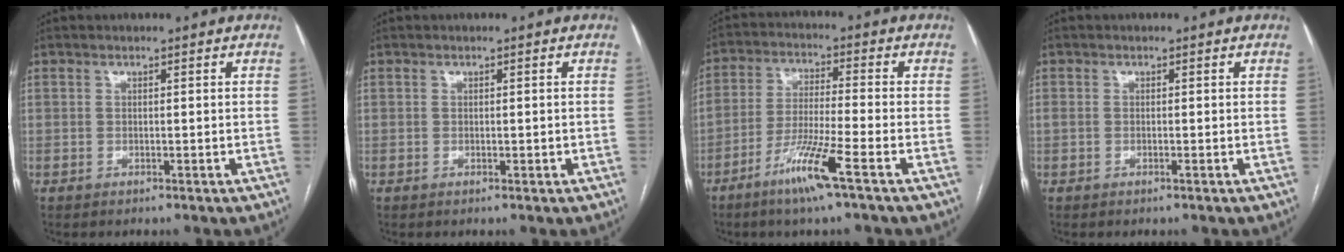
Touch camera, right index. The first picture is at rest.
{"total": 0.6, "force": [-0.1, 0.3, 0.5], "torque": [-0.010, -0.001, 0.001]}
{"total": 9.0, "force": [-5.2, -0.4, 7.4], "torque": [-0.147, -0.015, -0.102]}
{"total": 0.7, "force": [-0.3, 0.1, 0.6], "torque": [-0.012, -0.001, -0.005]}